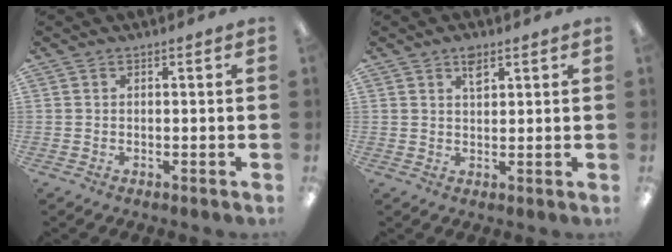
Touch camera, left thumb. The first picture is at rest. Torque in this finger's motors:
{"motor_torque": [0.50, 0.19, 0.65, -0.53, 0.00]}